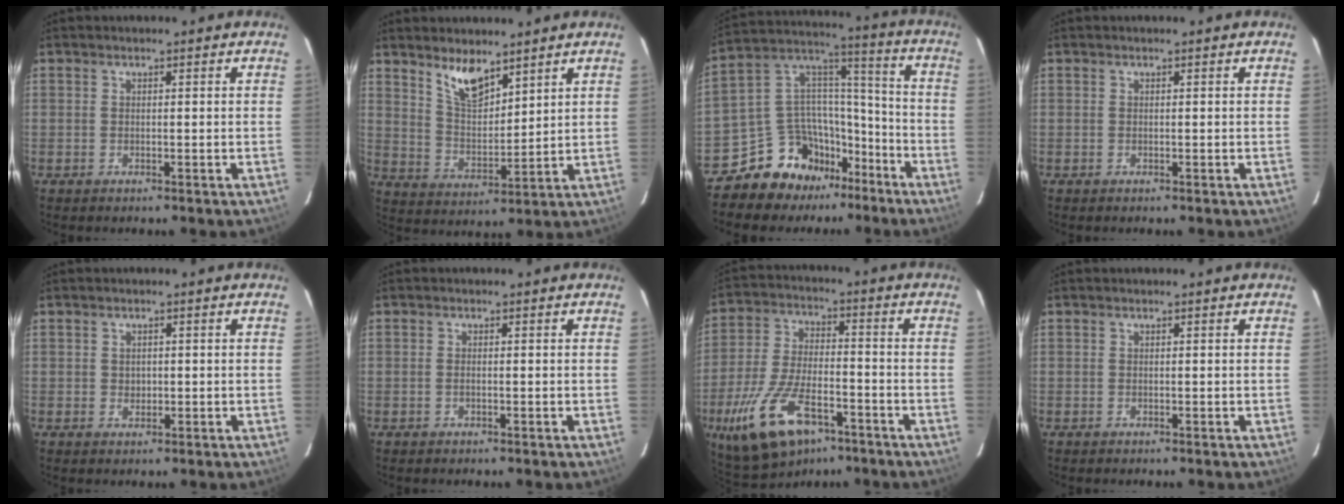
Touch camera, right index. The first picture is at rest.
{"total": 8.0, "force": [5.9, 2.8, 4.7], "torque": [-0.084, -0.002, 0.118]}
{"total": 14.5, "force": [-10.8, 8.9, 4.1], "torque": [-0.093, 0.074, -0.176]}
{"total": 0.0}
{"total": 1.4, "force": [0.2, 1.2, 0.6], "torque": [-0.006, 0.002, 0.005]}
{"total": 0.6, "force": [0.0, 0.2, 0.5], "torque": [-0.012, 0.001, -0.002]}
{"total": 17.3, "force": [-9.5, 8.1, 11.9], "torque": [-0.258, -0.028, -0.169]}
{"total": 0.0}